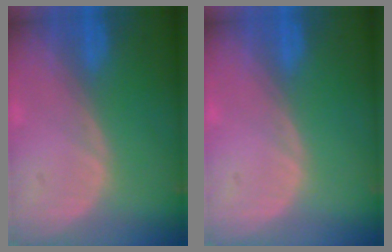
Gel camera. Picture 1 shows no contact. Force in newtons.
{"total": 0.0}